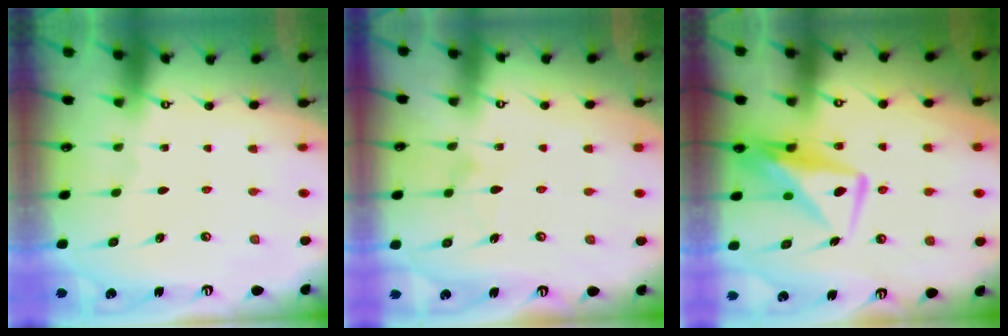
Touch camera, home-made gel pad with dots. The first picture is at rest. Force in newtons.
{"total": 8.3, "press": 8.2, "slide": 0.4}
{"total": 10.2, "press": 10.2, "slide": 1.1}